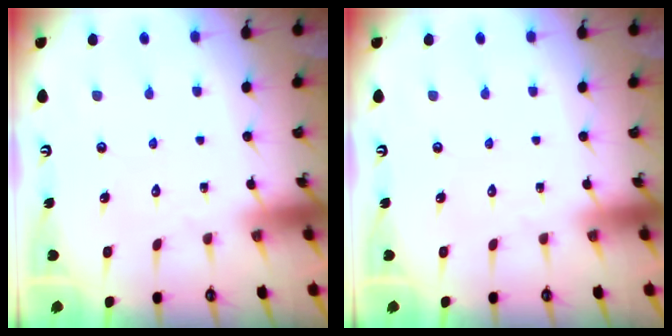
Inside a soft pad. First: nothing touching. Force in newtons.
{"total": 0.0}